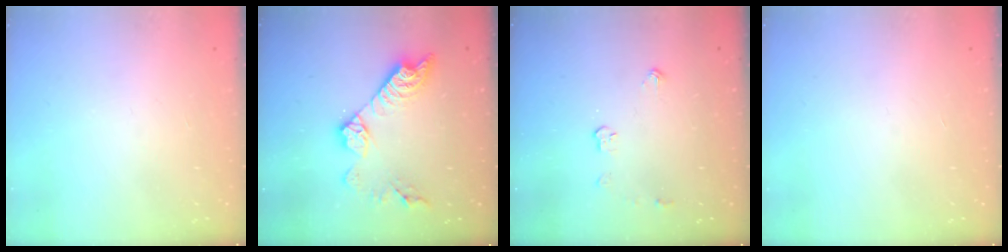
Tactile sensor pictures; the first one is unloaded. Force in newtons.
{"total": 12.7, "press": 12.7, "slide": 0.7}
{"total": 3.9, "press": 3.9, "slide": 0.1}
{"total": 0.0}